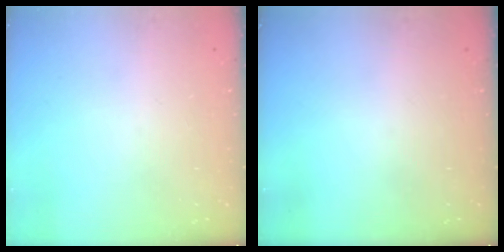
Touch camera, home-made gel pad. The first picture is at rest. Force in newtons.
{"total": 0.0}